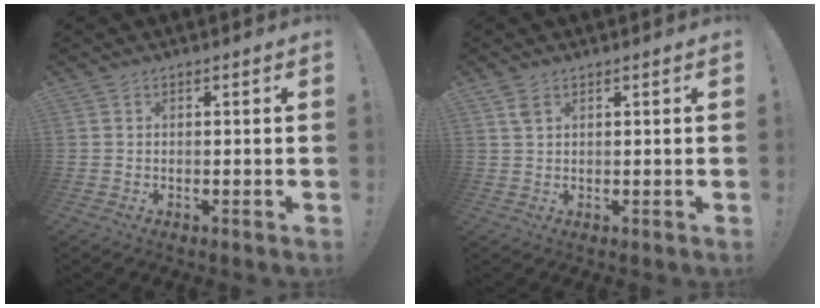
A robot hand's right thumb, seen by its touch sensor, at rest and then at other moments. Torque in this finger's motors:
{"motor_torque": [-0.10, 0.04, 0.12, 0.21, 0.00]}